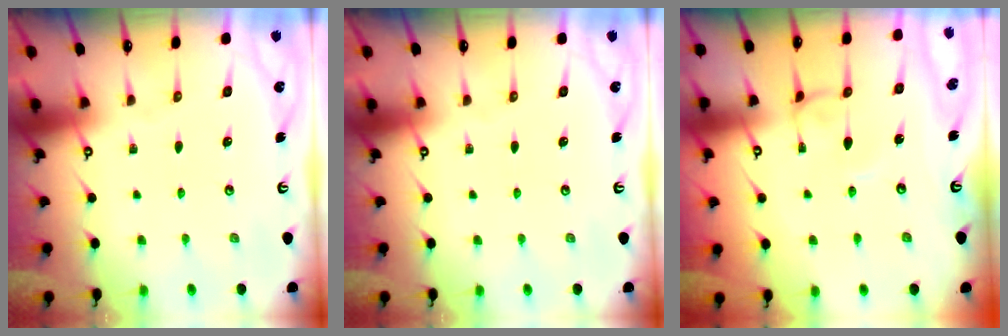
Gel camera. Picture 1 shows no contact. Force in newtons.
{"total": 0.0}
{"total": 1.9, "press": 1.9, "slide": 0.3}